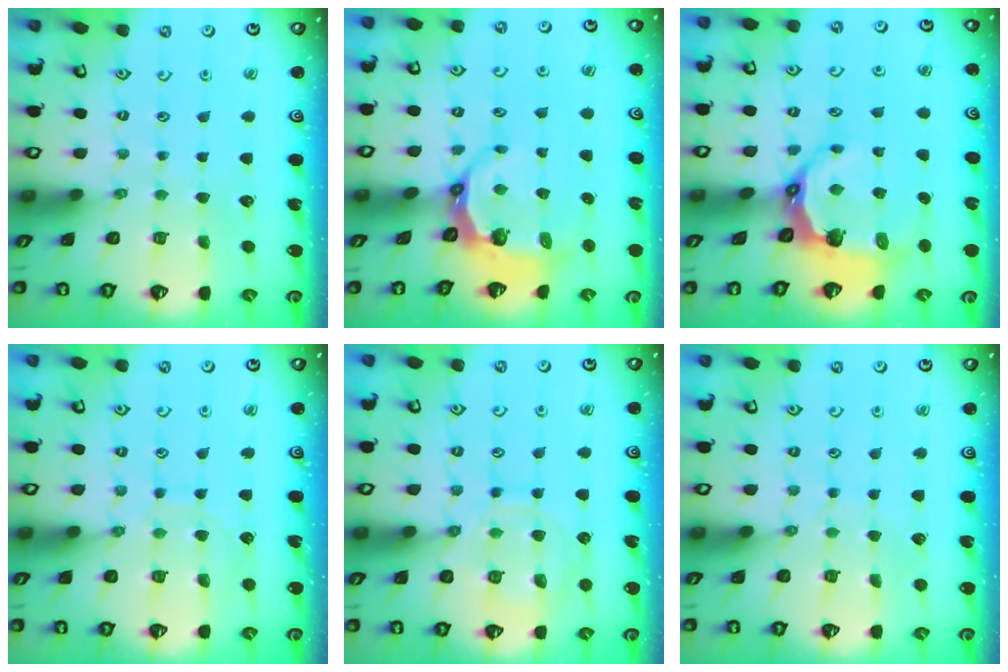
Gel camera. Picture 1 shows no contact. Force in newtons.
{"total": 6.8, "press": 5.8, "slide": 3.7}
{"total": 7.3, "press": 5.9, "slide": 4.3}
{"total": 7.6, "press": 7.5, "slide": 0.7}
{"total": 13.2, "press": 13.2, "slide": 1.3}
{"total": 4.7, "press": 4.7, "slide": 0.4}